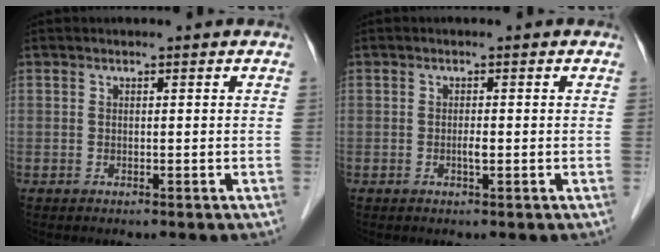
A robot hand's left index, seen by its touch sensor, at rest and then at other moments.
{"total": 1.0, "force": [-0.2, 0.1, 0.9], "torque": [-0.021, -0.001, -0.004]}